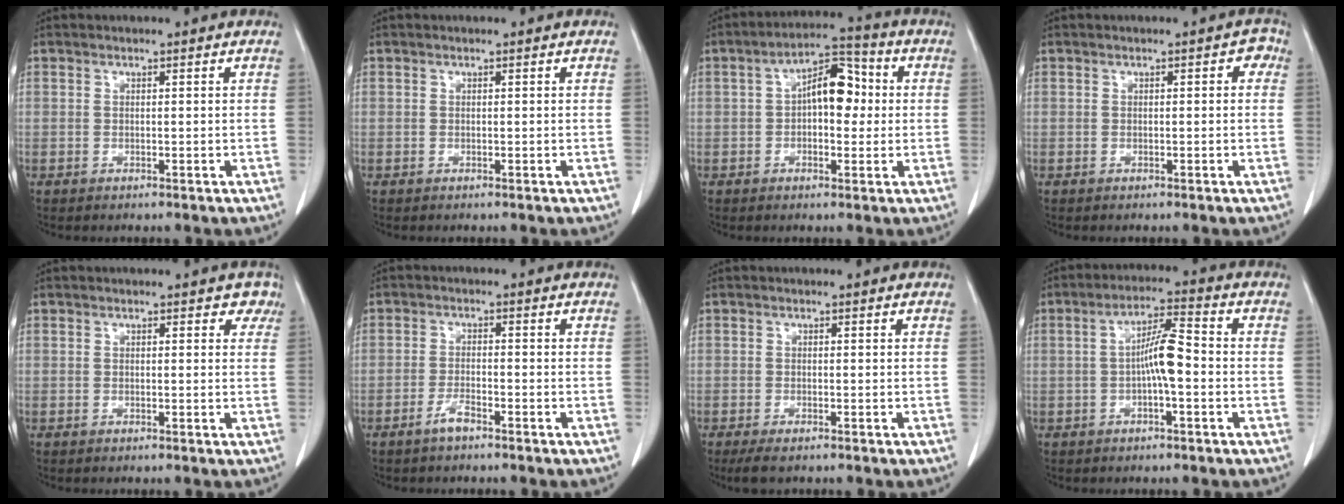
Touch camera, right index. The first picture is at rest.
{"total": 0.0}
{"total": 8.5, "force": [0.8, 4.0, 7.4], "torque": [-0.122, 0.034, 0.009]}
{"total": 1.6, "force": [0.1, 0.8, 1.3], "torque": [-0.005, 0.012, -0.004]}
{"total": 1.7, "force": [1.1, 1.2, 0.6], "torque": [0.014, -0.003, -0.001]}
{"total": 2.5, "force": [-1.9, 0.3, 1.7], "torque": [-0.039, -0.001, -0.035]}
{"total": 2.9, "force": [-2.2, 0.6, 1.9], "torque": [-0.036, -0.009, -0.030]}
{"total": 6.3, "force": [-0.9, 0.9, 6.1], "torque": [-0.113, 0.016, -0.018]}